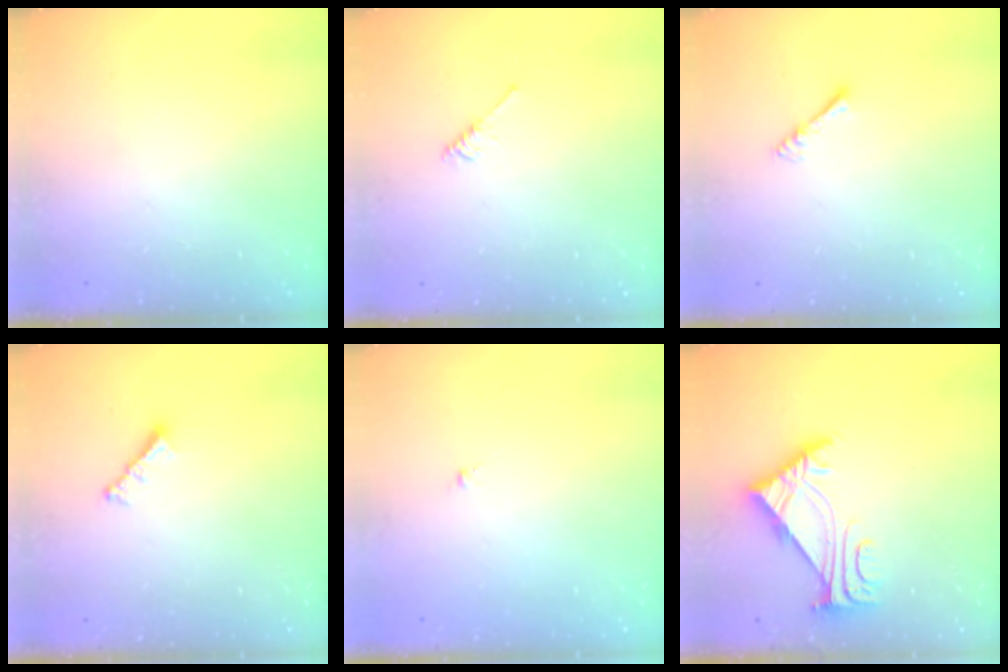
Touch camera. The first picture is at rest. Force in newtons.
{"total": 2.1, "press": 2.1, "slide": 0.4}
{"total": 3.5, "press": 3.5, "slide": 0.6}
{"total": 3.2, "press": 3.2, "slide": 0.7}
{"total": 0.0}
{"total": 5.4, "press": 5.2, "slide": 1.1}